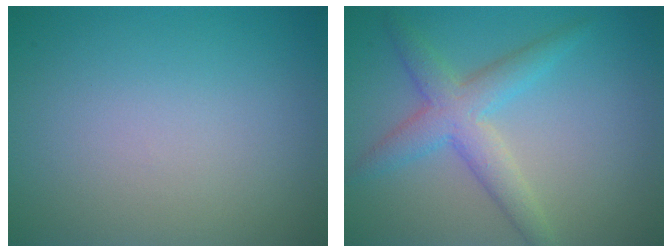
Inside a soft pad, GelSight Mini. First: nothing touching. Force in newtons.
{"total": 4.0, "press": 4.0, "slide": 0.2}